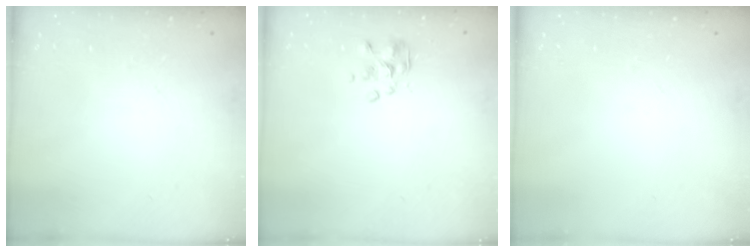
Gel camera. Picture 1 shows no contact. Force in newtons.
{"total": 2.3, "press": 2.1, "slide": 0.8}
{"total": 0.0}